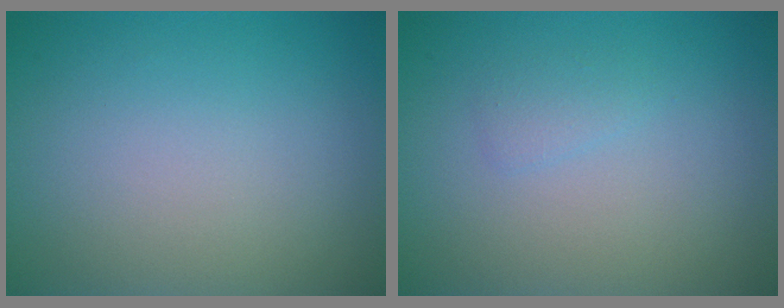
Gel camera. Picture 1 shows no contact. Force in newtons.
{"total": 0.9, "press": 0.9, "slide": 0.1}